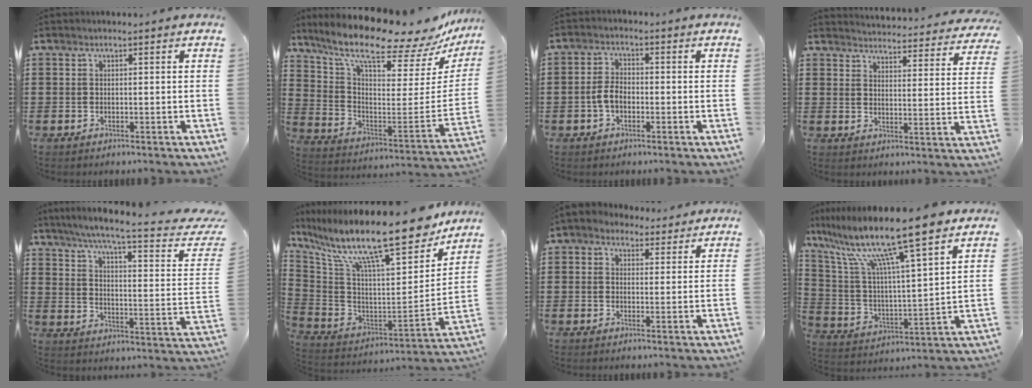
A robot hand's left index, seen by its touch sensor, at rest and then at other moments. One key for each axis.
{"total": 12.2, "fx": 9.7, "fy": 2.0, "fz": 7.3, "tx": -0.164, "ty": -0.078, "tz": 0.160}
{"total": 3.6, "fx": -1.0, "fy": 2.1, "fz": 2.9, "tx": -0.074, "ty": -0.002, "tz": -0.024}
{"total": 3.9, "fx": 3.9, "fy": -0.2, "fz": 0.3, "tx": -0.018, "ty": -0.034, "tz": 0.063}
{"total": 7.5, "fx": 5.4, "fy": -0.2, "fz": 5.2, "tx": -0.111, "ty": -0.041, "tz": 0.082}
{"total": 17.6, "fx": 13.0, "fy": 2.7, "fz": 11.6, "tx": -0.232, "ty": -0.088, "tz": 0.214}
{"total": 2.3, "fx": 1.5, "fy": 1.6, "fz": 0.6, "tx": -0.021, "ty": 0.006, "tz": 0.027}
{"total": 13.5, "fx": 10.5, "fy": 0.2, "fz": 8.5, "tx": -0.202, "ty": -0.061, "tz": 0.174}